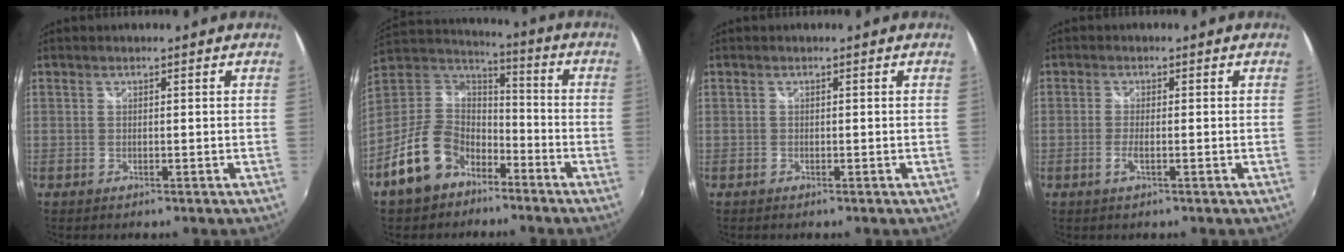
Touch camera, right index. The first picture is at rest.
{"total": 15.1, "force": [-9.0, 9.9, 7.0], "torque": [-0.168, 0.020, -0.151]}
{"total": 0.0}
{"total": 2.3, "force": [-0.8, 0.4, 2.1], "torque": [-0.045, -0.003, -0.016]}